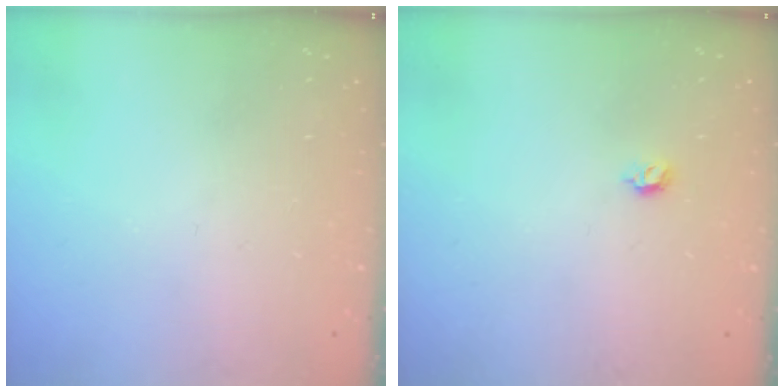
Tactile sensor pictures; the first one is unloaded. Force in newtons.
{"total": 4.6, "press": 4.5, "slide": 0.9}